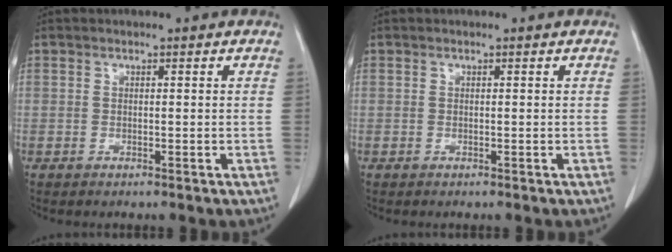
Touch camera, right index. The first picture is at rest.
{"total": 0.0}